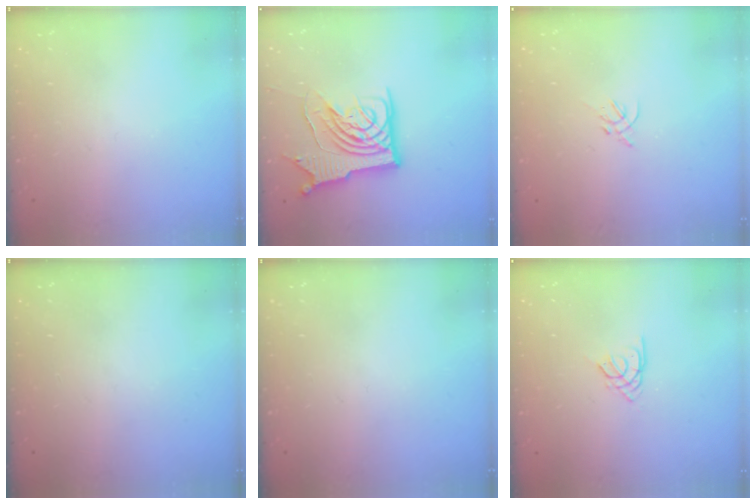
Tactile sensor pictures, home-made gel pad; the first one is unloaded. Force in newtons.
{"total": 13.3, "press": 13.1, "slide": 1.9}
{"total": 1.4, "press": 1.3, "slide": 0.5}
{"total": 0.0}
{"total": 0.0}
{"total": 2.5, "press": 2.4, "slide": 0.5}